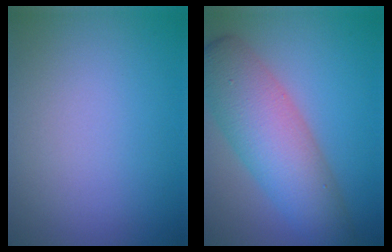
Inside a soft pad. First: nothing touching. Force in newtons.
{"total": 7.8, "press": 7.8, "slide": 0.2}